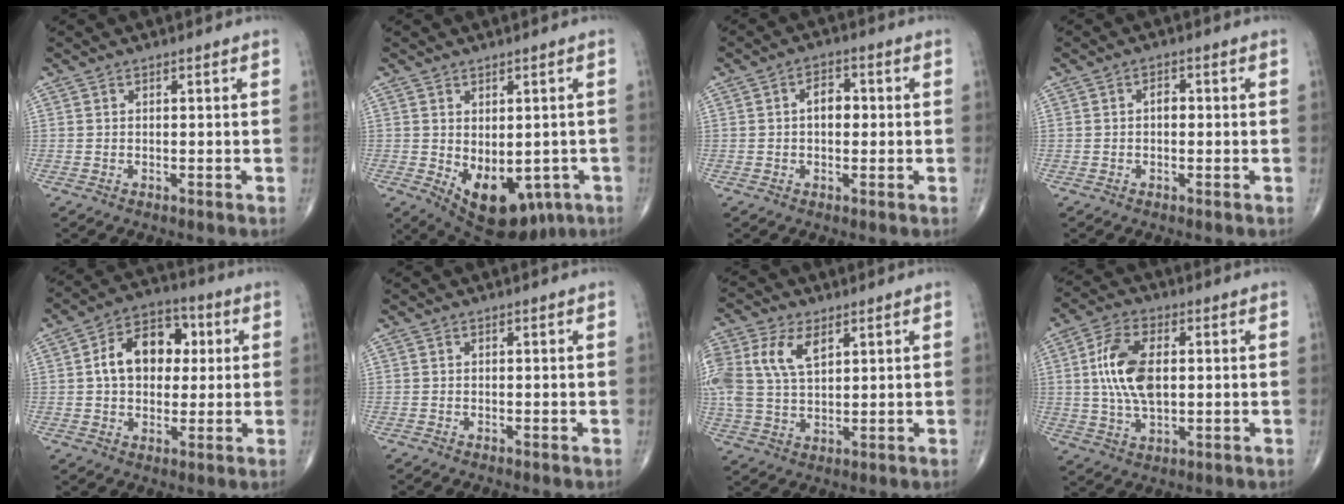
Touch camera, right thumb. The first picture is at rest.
{"total": 14.2, "force": [-4.5, 8.5, 10.4], "torque": [-0.126, -0.003, -0.041]}
{"total": 4.3, "force": [0.1, 2.8, 3.3], "torque": [-0.039, 0.011, -0.005]}
{"total": 1.8, "force": [-0.1, 1.2, 1.4], "torque": [-0.011, 0.005, -0.007]}
{"total": 12.9, "force": [1.9, 9.0, 9.0], "torque": [-0.109, 0.018, 0.023]}
{"total": 0.0}
{"total": 11.9, "force": [4.2, 6.9, 8.8], "torque": [-0.200, 0.002, 0.084]}
{"total": 11.8, "force": [1.2, 6.4, 9.9], "torque": [-0.191, 0.005, 0.023]}